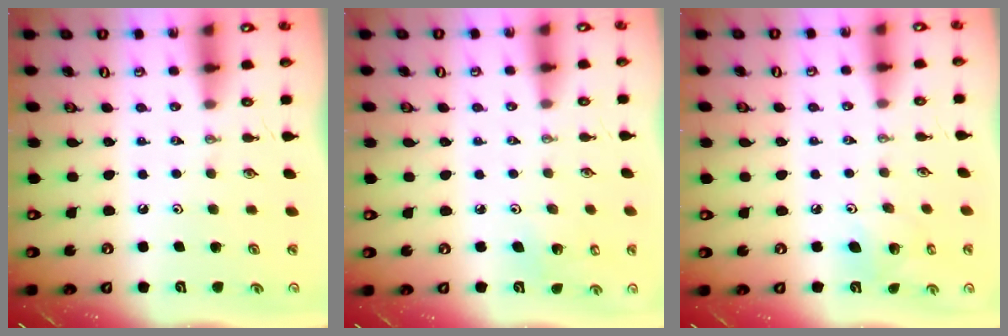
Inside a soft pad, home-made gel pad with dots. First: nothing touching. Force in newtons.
{"total": 4.7, "press": 4.3, "slide": 1.9}
{"total": 6.9, "press": 6.9, "slide": 0.2}